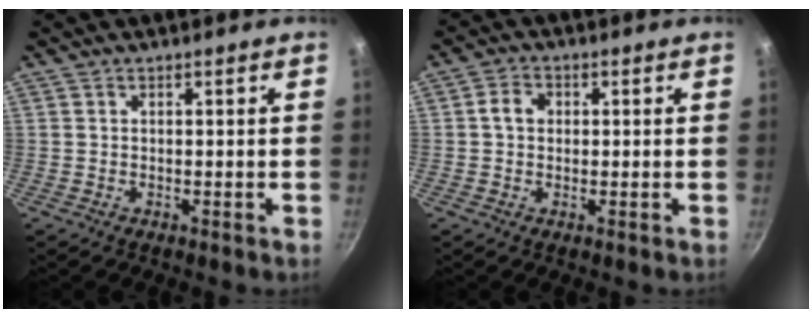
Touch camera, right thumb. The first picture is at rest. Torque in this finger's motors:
{"motor_torque": [1.71, 1.87, 0.59, -0.23, 0.19]}